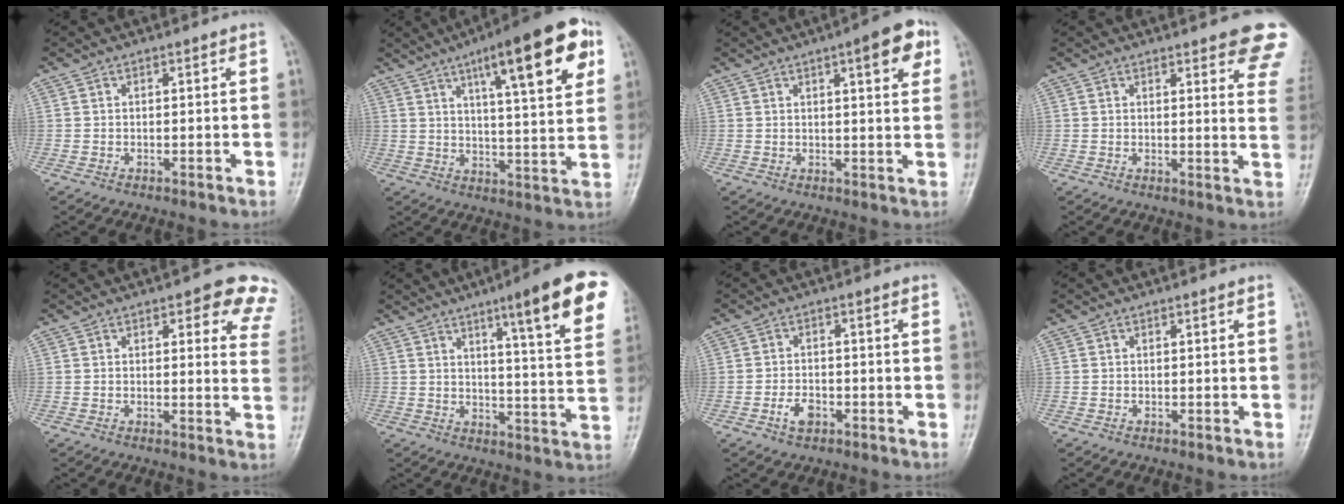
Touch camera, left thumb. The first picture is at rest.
{"total": 19.8, "force": [9.2, 4.7, 16.9], "torque": [-0.218, -0.016, 0.130]}
{"total": 8.0, "force": [3.7, 2.1, 6.8], "torque": [-0.072, -0.006, 0.043]}
{"total": 12.0, "force": [8.2, 3.4, 8.1], "torque": [-0.063, -0.035, 0.077]}
{"total": 10.5, "force": [6.6, 4.1, 7.0], "torque": [-0.035, -0.025, 0.056]}
{"total": 18.0, "force": [9.6, 2.3, 15.1], "torque": [-0.176, -0.040, 0.123]}
{"total": 3.6, "force": [-1.8, 2.2, 2.2], "torque": [-0.038, 0.012, -0.032]}
{"total": 0.0}